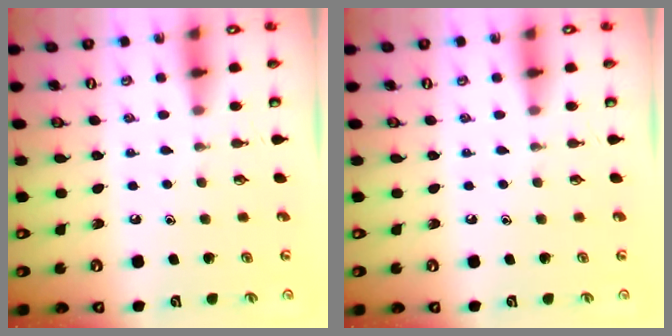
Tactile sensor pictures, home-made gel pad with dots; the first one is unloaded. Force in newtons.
{"total": 0.0}